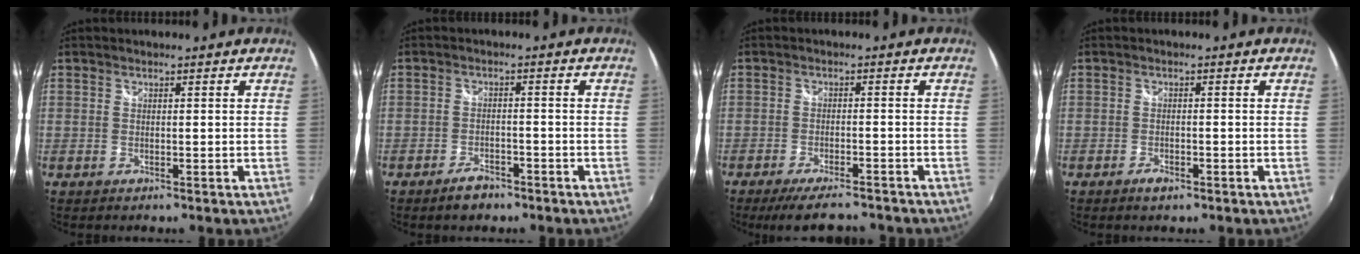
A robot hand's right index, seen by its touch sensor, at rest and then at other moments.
{"total": 4.0, "force": [-3.1, 1.9, 1.7], "torque": [-0.043, 0.004, -0.049]}
{"total": 9.5, "force": [-8.1, 2.1, 4.4], "torque": [-0.098, -0.020, -0.125]}
{"total": 1.9, "force": [-1.4, 0.9, 1.1], "torque": [-0.024, -0.004, -0.027]}